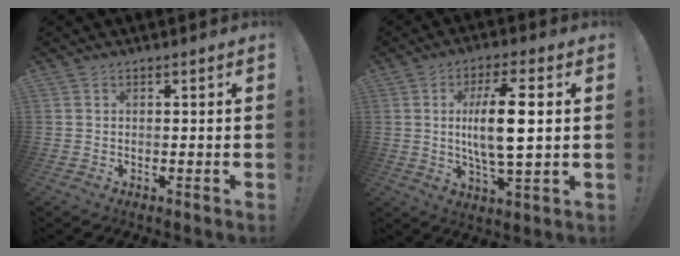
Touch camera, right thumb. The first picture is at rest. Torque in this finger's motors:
{"motor_torque": [0.05, 0.50, 0.56, 0.50, 0.09]}